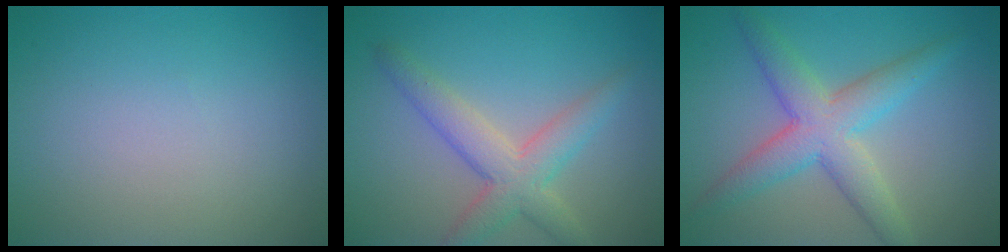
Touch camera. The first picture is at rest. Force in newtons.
{"total": 4.4, "press": 4.4, "slide": 0.3}
{"total": 5.4, "press": 5.4, "slide": 0.3}